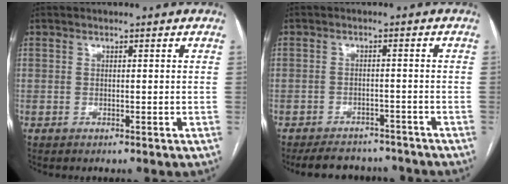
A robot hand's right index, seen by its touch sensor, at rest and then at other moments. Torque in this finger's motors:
{"motor_torque": [-0.26, -0.33, 0.00, -0.04]}